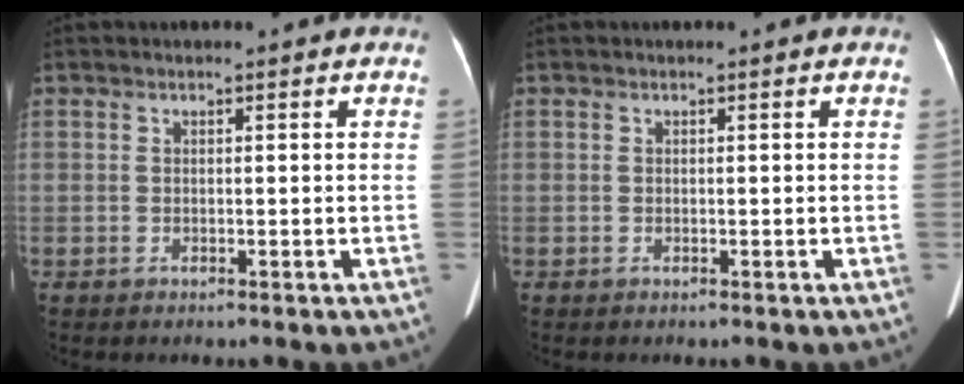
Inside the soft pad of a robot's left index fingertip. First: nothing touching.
{"total": 0.0}